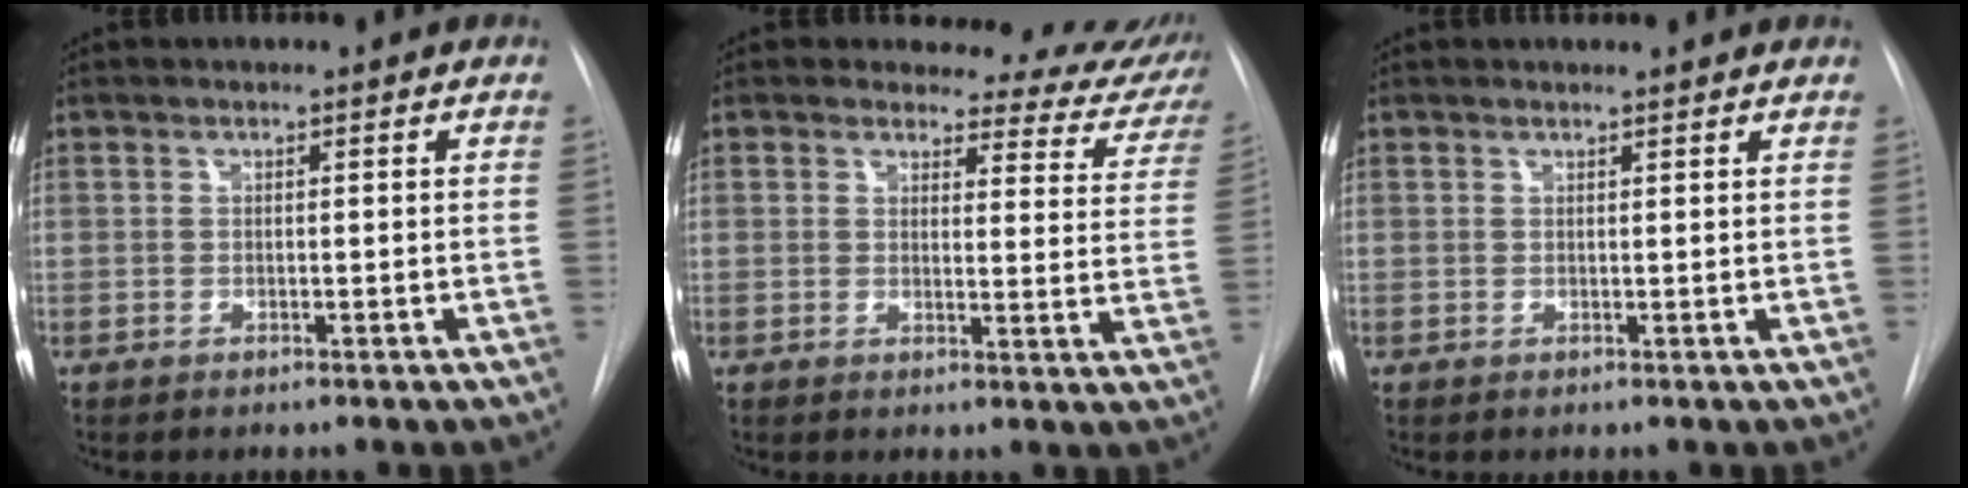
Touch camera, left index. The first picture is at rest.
{"total": 13.0, "force": [12.1, 4.3, 1.9], "torque": [0.022, -0.070, 0.097]}
{"total": 1.7, "force": [1.7, 0.0, 0.3], "torque": [-0.008, 0.004, 0.016]}